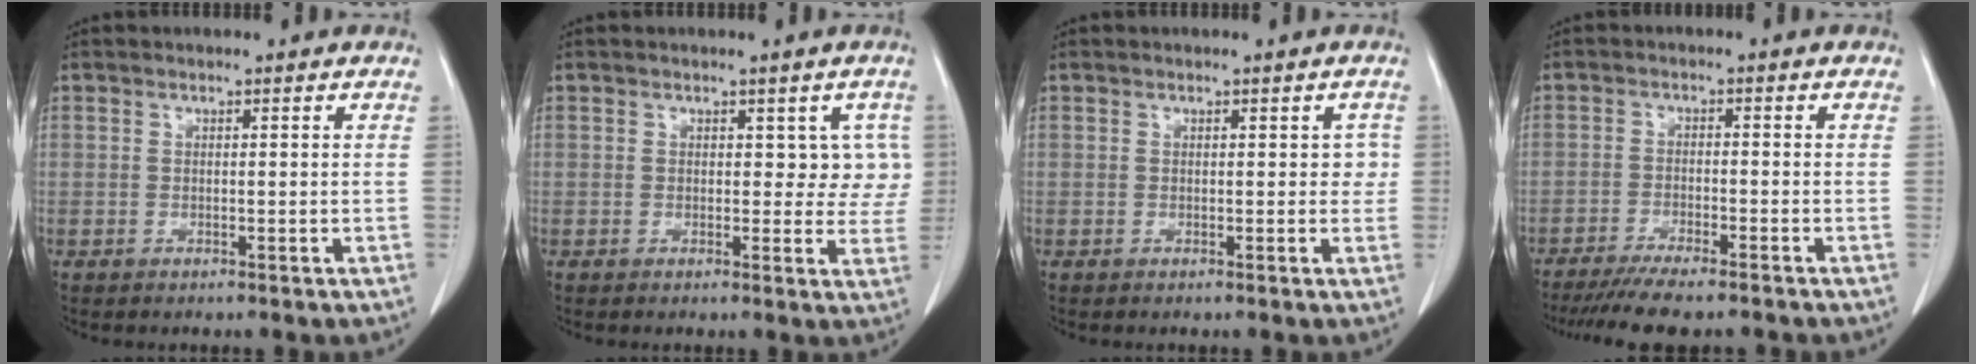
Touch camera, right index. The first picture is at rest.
{"total": 4.1, "force": [1.3, 2.7, 2.7], "torque": [-0.005, 0.007, 0.012]}
{"total": 1.8, "force": [0.3, 1.3, 1.1], "torque": [-0.002, 0.011, 0.001]}
{"total": 9.6, "force": [-8.2, 0.8, 4.8], "torque": [-0.069, -0.021, -0.129]}